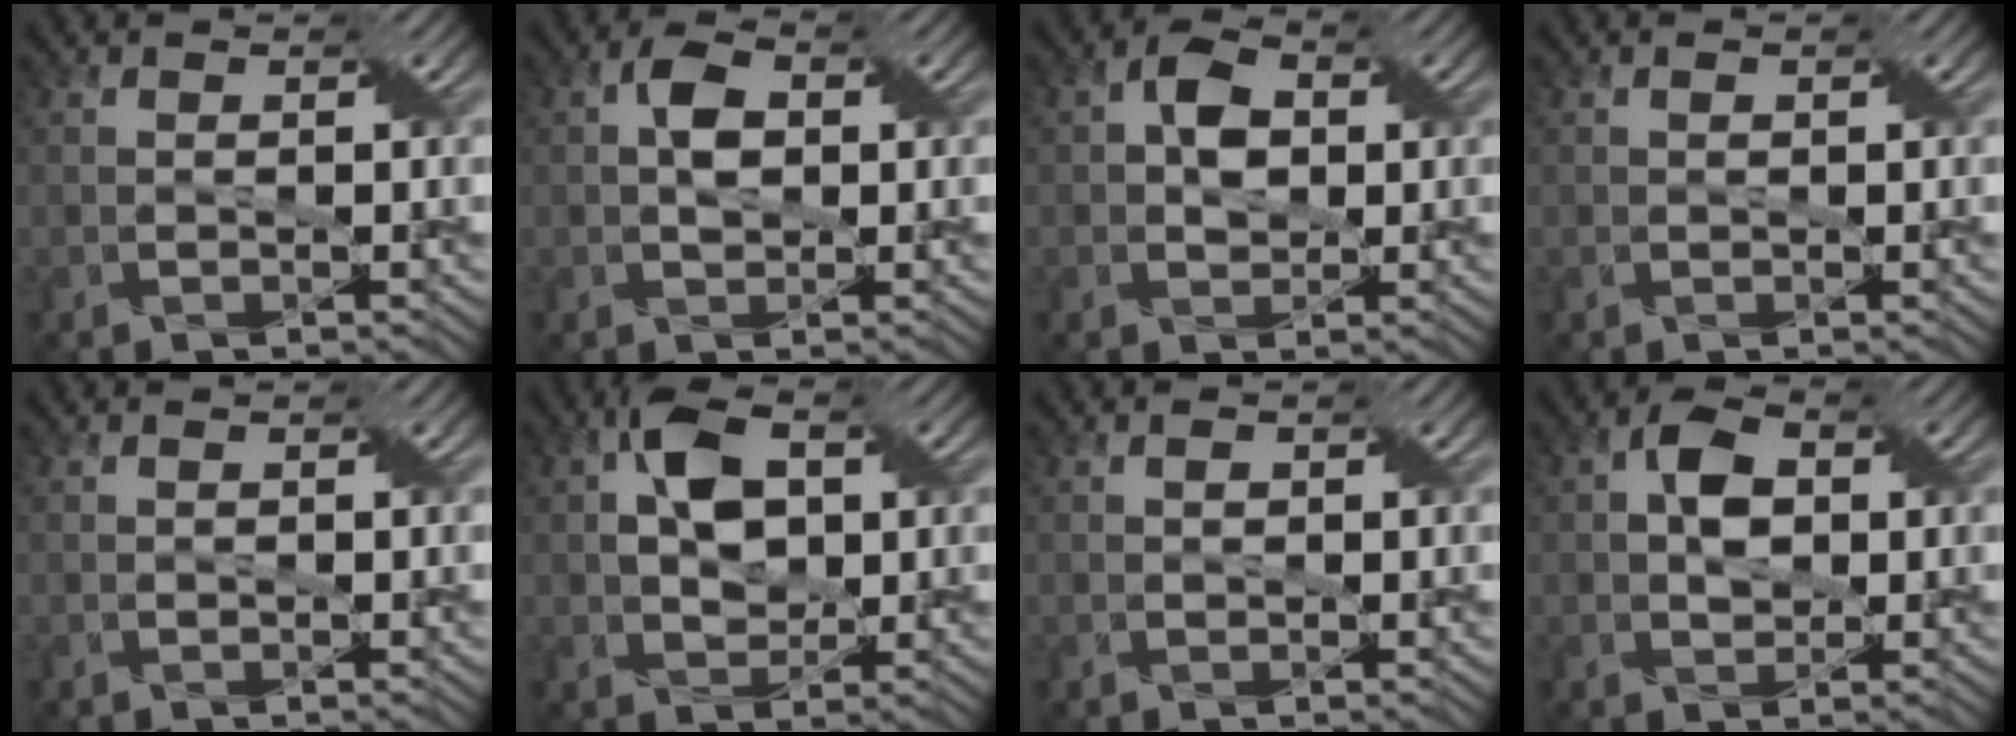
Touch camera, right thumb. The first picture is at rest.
{"total": 3.4, "force": [0.4, 2.1, 2.6], "torque": [-0.051, 0.006, 0.003]}
{"total": 4.4, "force": [0.5, 3.2, 2.9], "torque": [-0.054, 0.005, 0.003]}
{"total": 0.6, "force": [0.2, 0.4, 0.4], "torque": [-0.004, 0.002, 0.003]}
{"total": 0.0}
{"total": 7.1, "force": [1.5, 4.5, 5.3], "torque": [-0.102, 0.012, 0.021]}
{"total": 0.9, "force": [0.2, 0.6, 0.6], "torque": [-0.010, 0.002, 0.004]}
{"total": 4.5, "force": [0.6, 3.1, 3.3], "torque": [-0.062, 0.006, 0.004]}